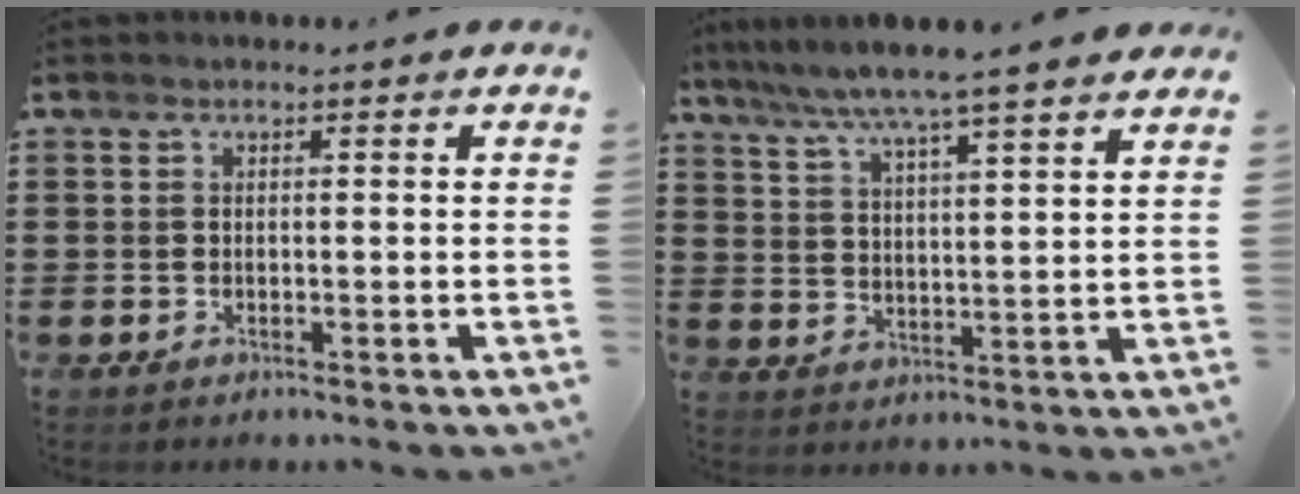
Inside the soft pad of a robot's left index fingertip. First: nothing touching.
{"total": 6.1, "force": [5.2, -1.0, 3.0], "torque": [-0.079, -0.031, 0.086]}